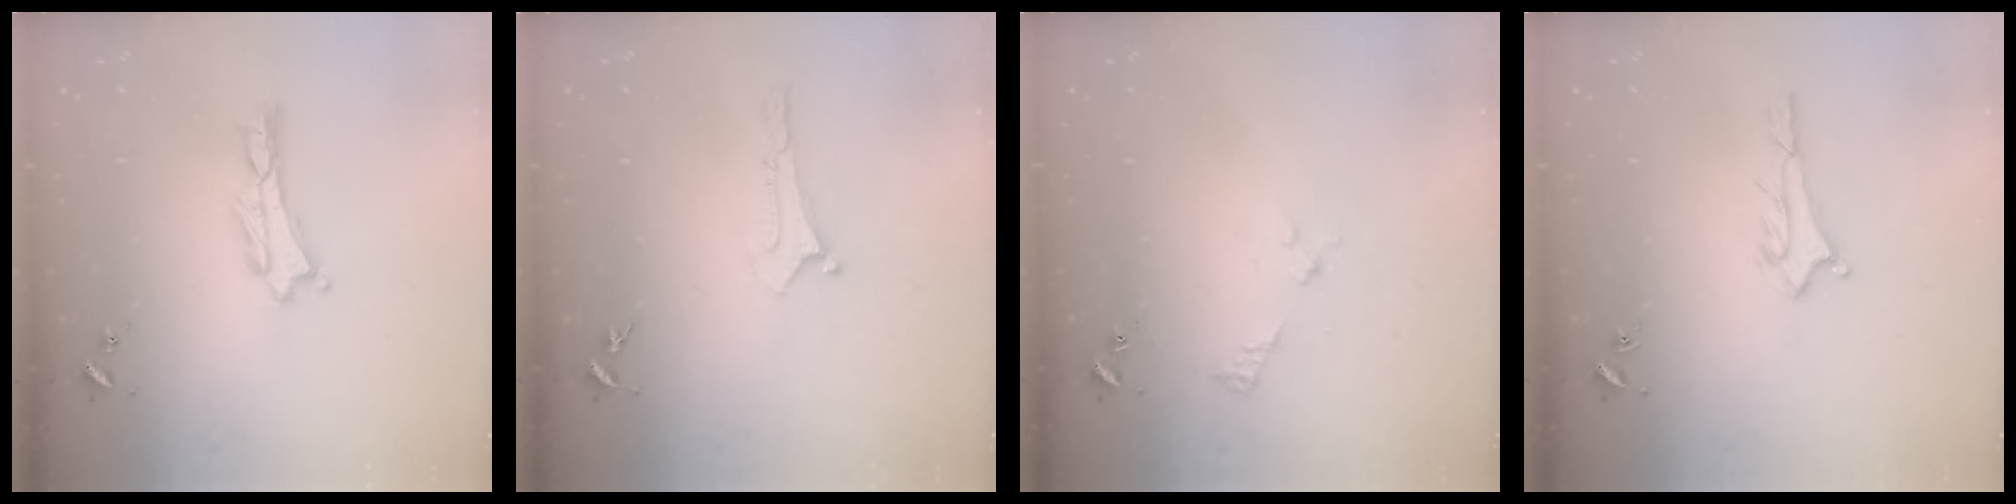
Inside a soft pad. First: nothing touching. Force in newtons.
{"total": 0.0}
{"total": 2.5, "press": 2.5, "slide": 0.3}
{"total": 1.6, "press": 1.6, "slide": 0.1}